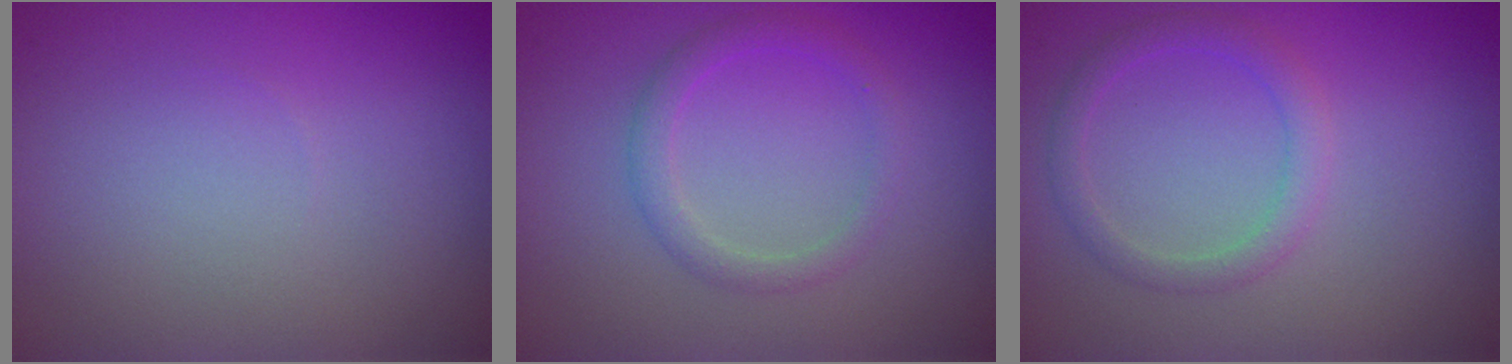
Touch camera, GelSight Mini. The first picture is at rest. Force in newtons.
{"total": 1.9, "press": 1.9, "slide": 0.1}
{"total": 2.0, "press": 2.0, "slide": 0.1}